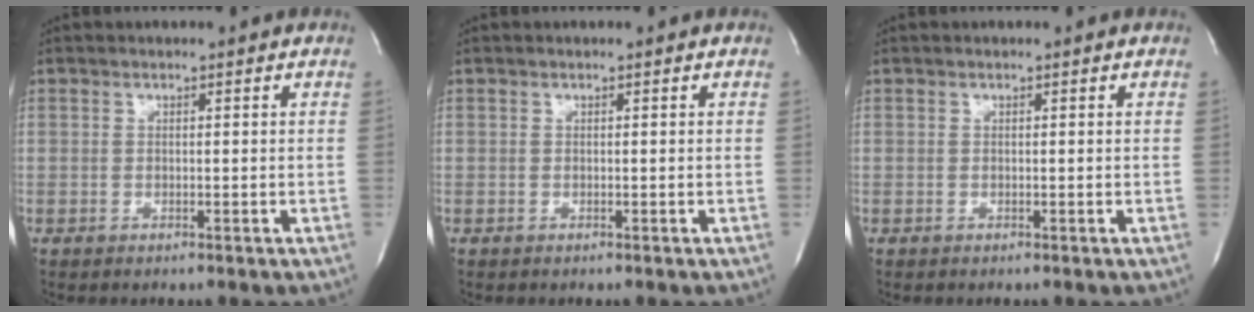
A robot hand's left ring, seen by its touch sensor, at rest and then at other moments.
{"total": 0.0}
{"total": 0.0}